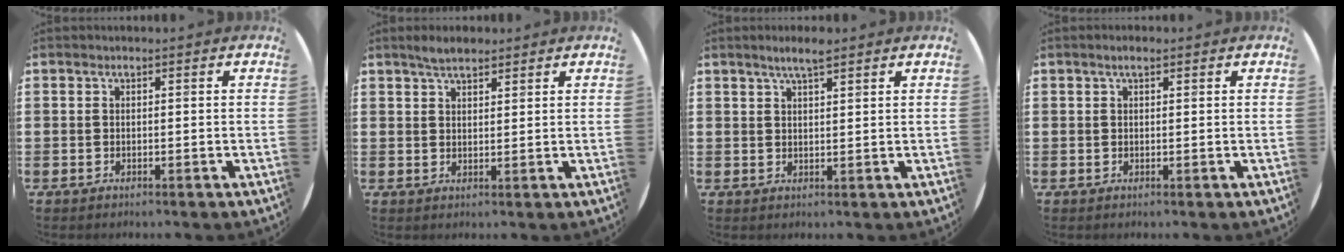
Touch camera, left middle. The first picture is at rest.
{"total": 3.0, "force": [2.6, 0.9, 1.2], "torque": [-0.018, 0.003, 0.045]}
{"total": 3.4, "force": [2.6, 0.5, 2.1], "torque": [-0.036, 0.002, 0.044]}
{"total": 1.3, "force": [0.9, 0.5, 0.9], "torque": [-0.010, 0.002, 0.012]}